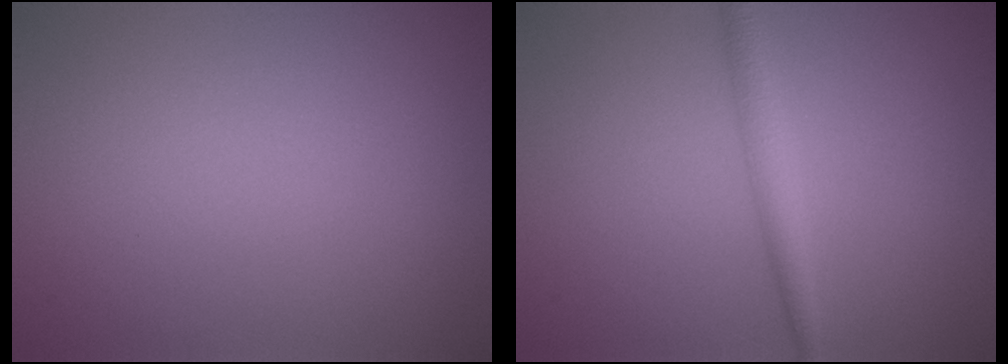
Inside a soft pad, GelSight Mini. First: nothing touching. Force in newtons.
{"total": 2.2, "press": 2.2, "slide": 0.1}